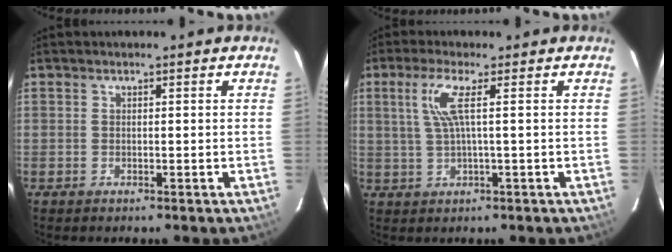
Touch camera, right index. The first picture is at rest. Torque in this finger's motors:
{"motor_torque": [0.51, 0.31, 0.16, 0.07]}